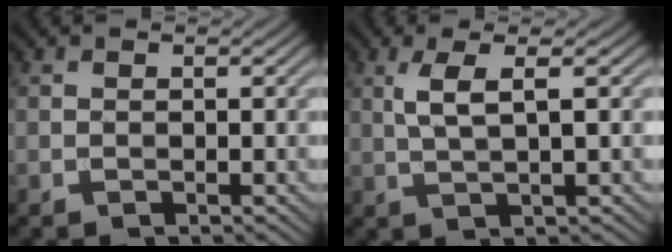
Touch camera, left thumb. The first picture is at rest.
{"total": 4.0, "force": [1.1, 0.7, 3.7], "torque": [-0.075, 0.007, 0.023]}